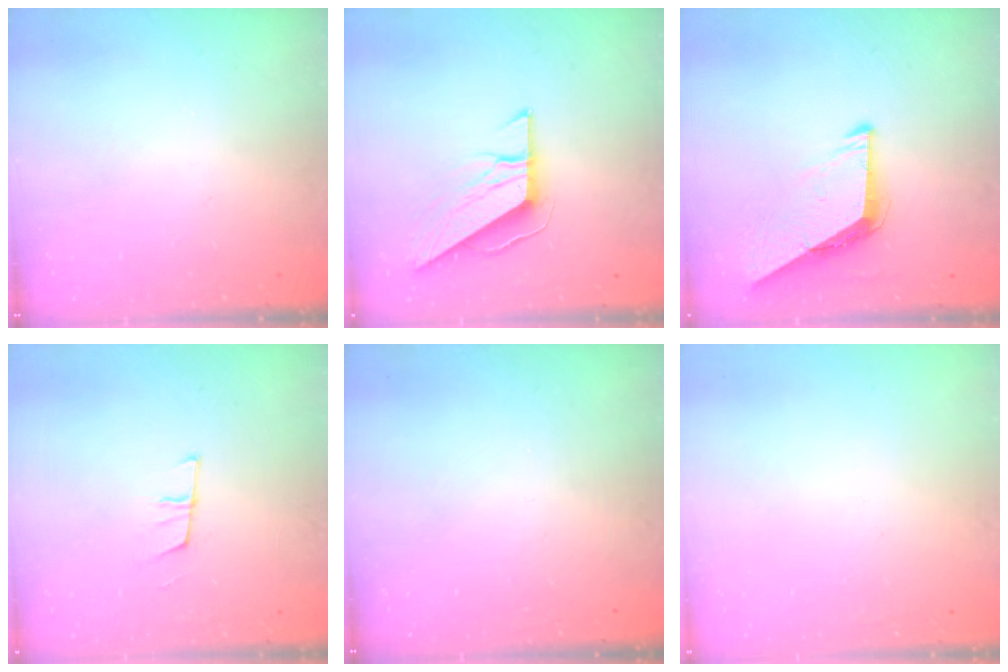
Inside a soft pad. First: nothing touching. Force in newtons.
{"total": 8.8, "press": 8.8, "slide": 0.4}
{"total": 8.6, "press": 8.5, "slide": 0.8}
{"total": 6.0, "press": 5.4, "slide": 2.5}
{"total": 0.0}
{"total": 2.6, "press": 2.6, "slide": 0.2}